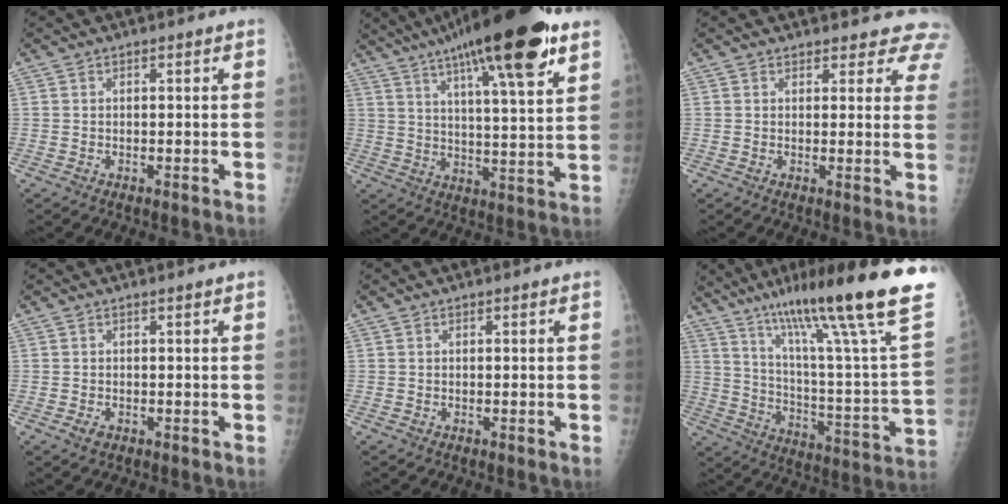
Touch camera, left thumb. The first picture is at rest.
{"total": 22.6, "force": [13.3, 4.5, 17.7], "torque": [-0.271, -0.026, 0.204]}
{"total": 7.8, "force": [7.1, 3.3, 0.7], "torque": [0.048, -0.029, 0.049]}
{"total": 1.5, "force": [-0.2, 0.9, 1.2], "torque": [-0.018, 0.005, 0.001]}
{"total": 0.0}
{"total": 32.2, "force": [20.7, 3.1, 24.5], "torque": [-0.334, -0.067, 0.315]}